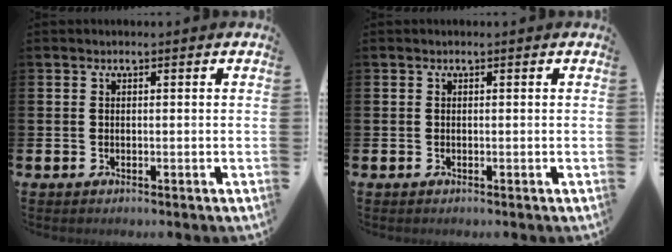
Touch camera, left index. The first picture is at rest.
{"total": 0.0}